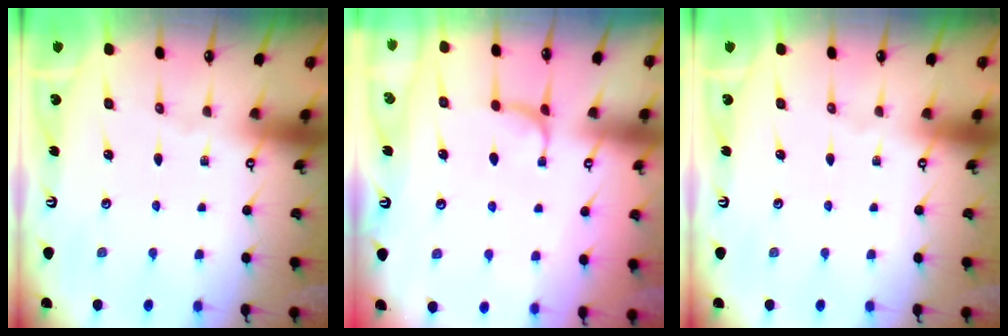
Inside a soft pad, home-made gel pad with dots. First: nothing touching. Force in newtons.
{"total": 1.2, "press": 1.0, "slide": 0.6}
{"total": 0.0}